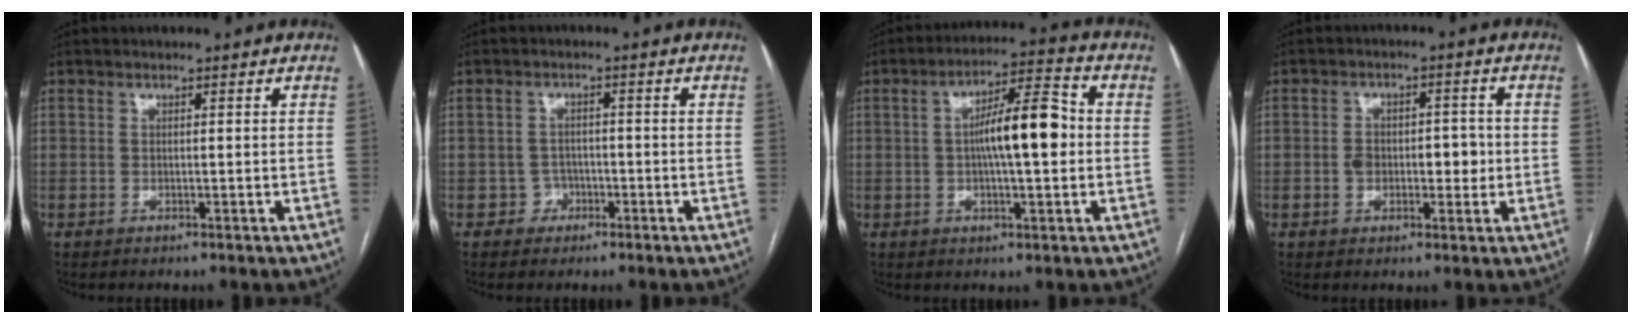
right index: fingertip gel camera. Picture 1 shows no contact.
{"total": 2.4, "force": [-1.2, 2.1, 0.0], "torque": [0.009, 0.013, -0.022]}
{"total": 10.3, "force": [0.1, 2.1, 10.0], "torque": [-0.172, 0.021, -0.001]}
{"total": 5.7, "force": [-0.5, 3.5, 4.5], "torque": [-0.063, 0.022, -0.002]}